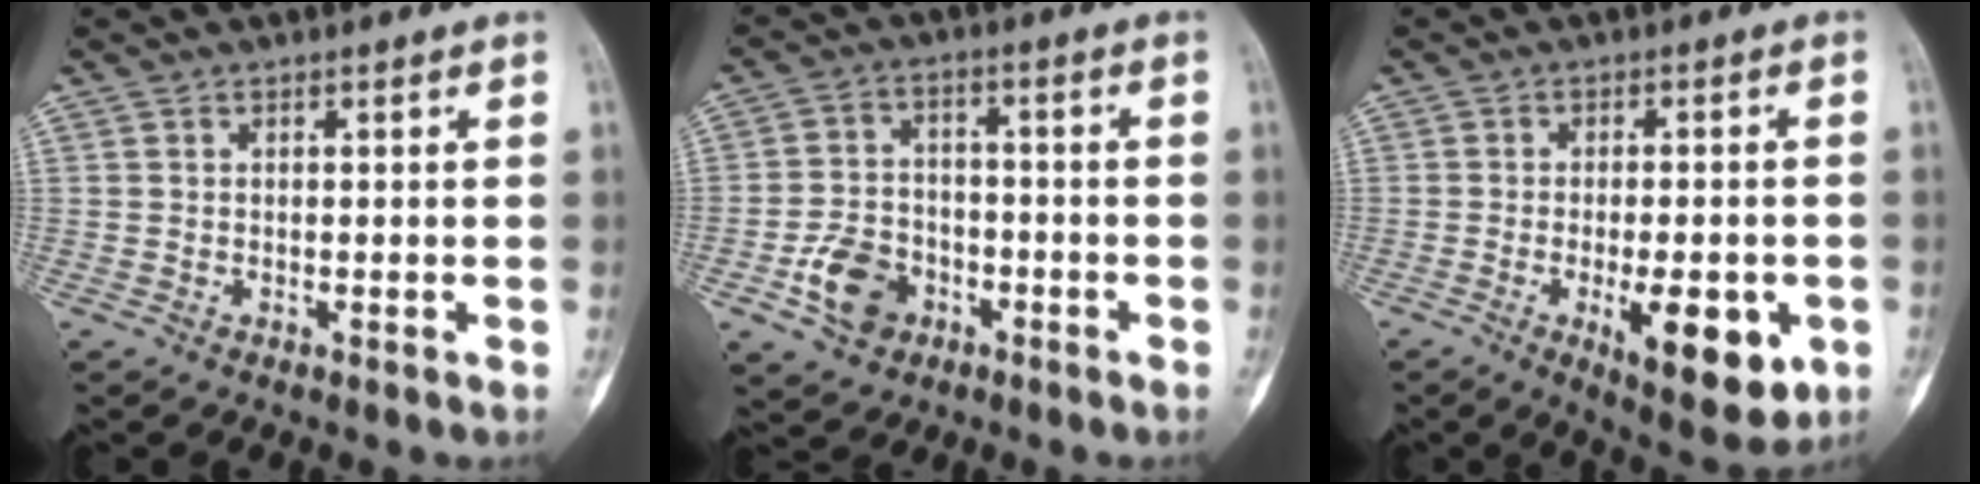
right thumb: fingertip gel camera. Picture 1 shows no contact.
{"total": 8.9, "force": [-3.9, 6.6, 4.5], "torque": [-0.063, 0.024, -0.067]}
{"total": 12.6, "force": [-4.0, 4.9, 10.9], "torque": [-0.135, -0.005, -0.046]}